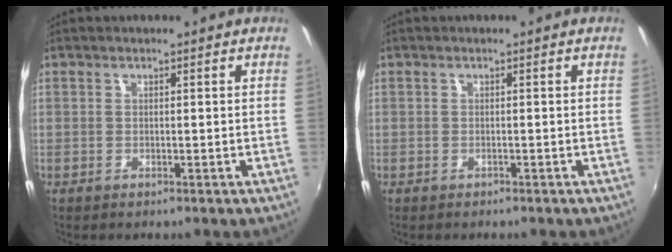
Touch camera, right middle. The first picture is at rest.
{"total": 0.0}